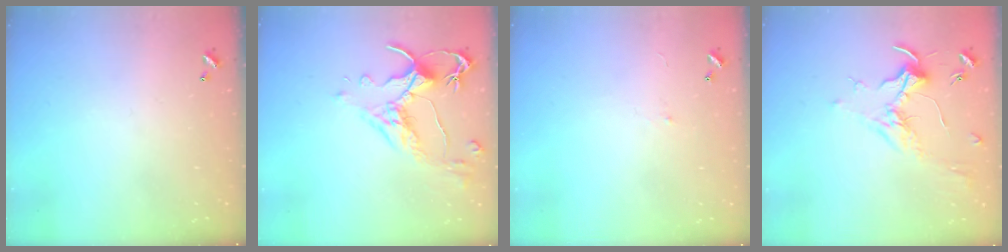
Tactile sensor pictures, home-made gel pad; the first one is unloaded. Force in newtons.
{"total": 2.5, "press": 2.1, "slide": 1.2}
{"total": 0.6, "press": 0.0, "slide": 0.6}
{"total": 1.7, "press": 1.5, "slide": 0.9}